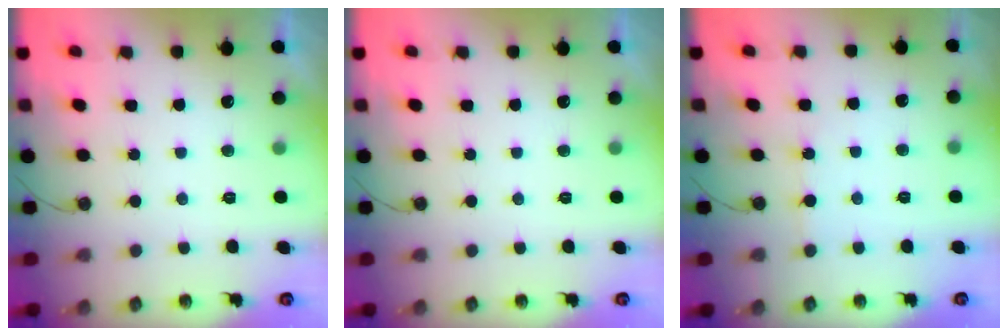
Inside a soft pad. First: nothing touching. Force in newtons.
{"total": 0.0}
{"total": 2.4, "press": 2.4, "slide": 0.3}